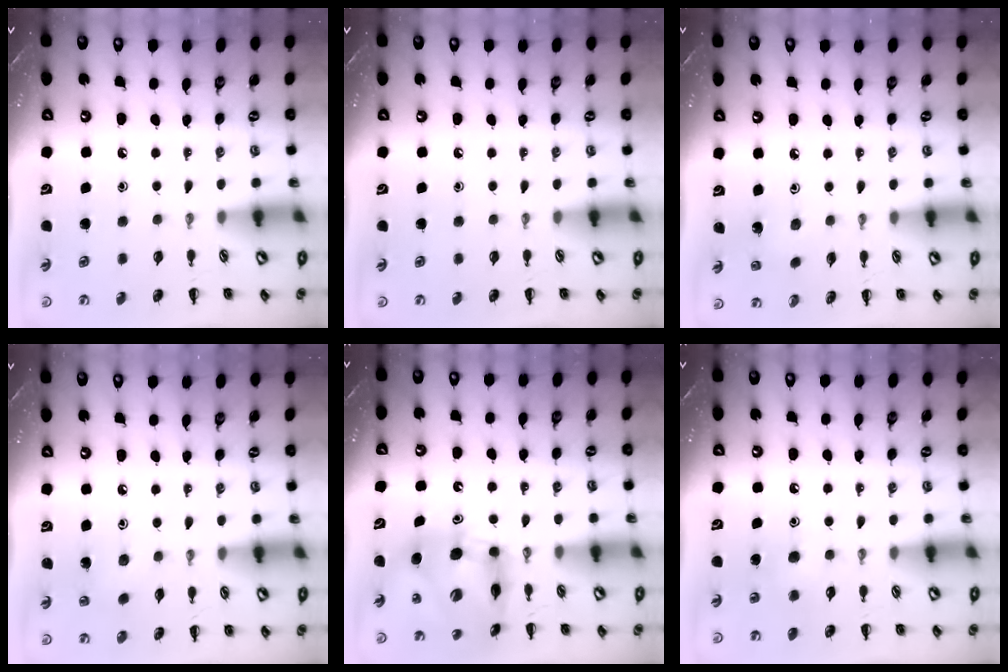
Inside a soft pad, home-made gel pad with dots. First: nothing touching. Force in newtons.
{"total": 0.0}
{"total": 1.1, "press": 1.0, "slide": 0.5}
{"total": 1.5, "press": 1.4, "slide": 0.7}
{"total": 9.7, "press": 9.6, "slide": 1.7}
{"total": 3.9, "press": 3.6, "slide": 1.5}